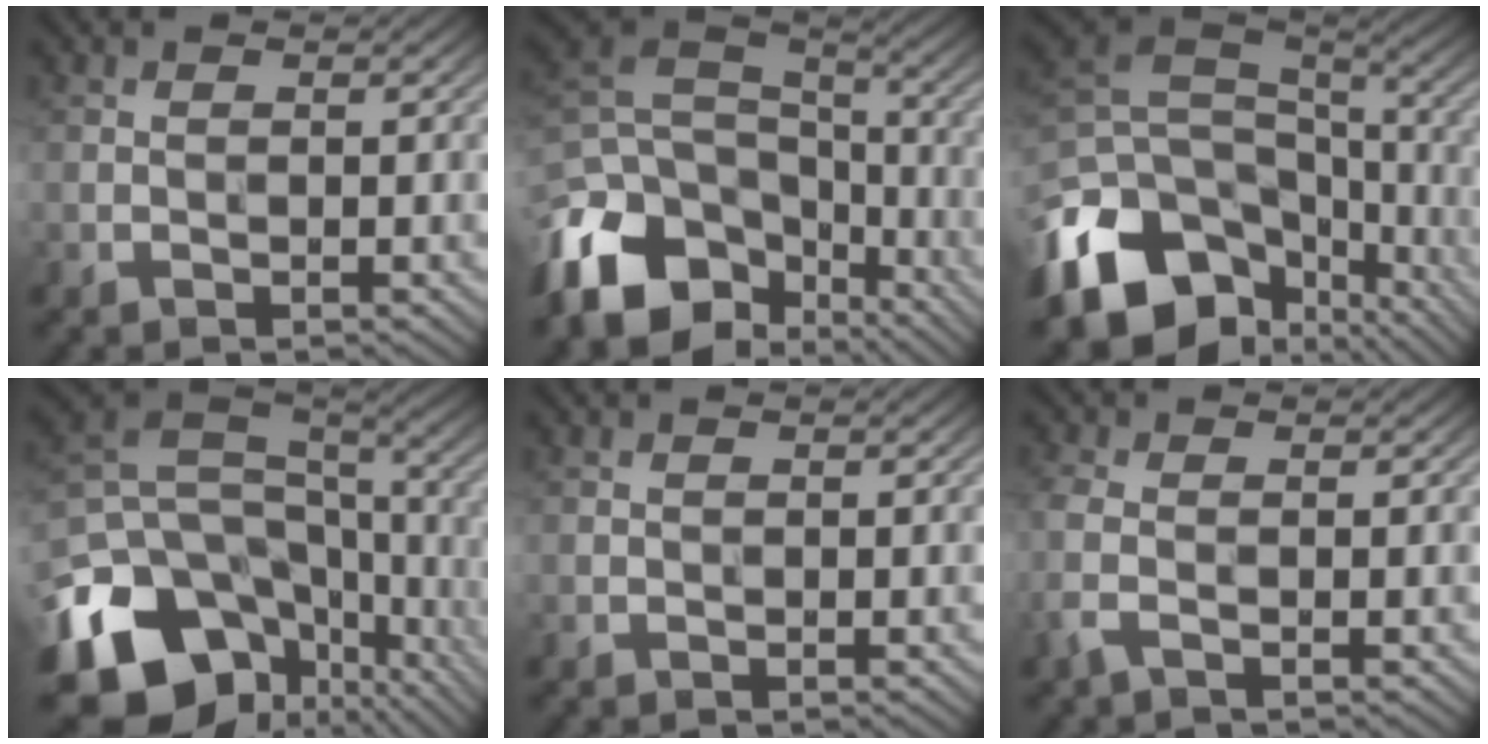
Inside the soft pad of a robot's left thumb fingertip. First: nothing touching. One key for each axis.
{"total": 15.3, "fx": -8.0, "fy": 10.0, "fz": 8.4, "tx": -0.217, "ty": -0.028, "tz": -0.142}
{"total": 16.8, "fx": -8.3, "fy": 11.3, "fz": 9.3, "tx": -0.255, "ty": -0.039, "tz": -0.125}
{"total": 19.5, "fx": -9.6, "fy": 14.0, "fz": 9.7, "tx": -0.248, "ty": -0.030, "tz": -0.115}
{"total": 0.0}
{"total": 2.7, "fx": -1.0, "fy": 1.0, "fz": 2.3, "tx": -0.070, "ty": -0.002, "tz": -0.033}